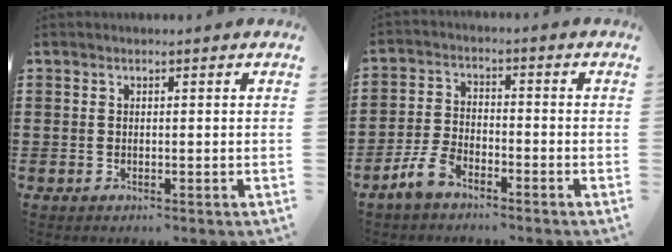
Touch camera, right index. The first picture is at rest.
{"total": 4.7, "force": [-3.4, 1.9, 2.5], "torque": [-0.072, 0.005, -0.074]}